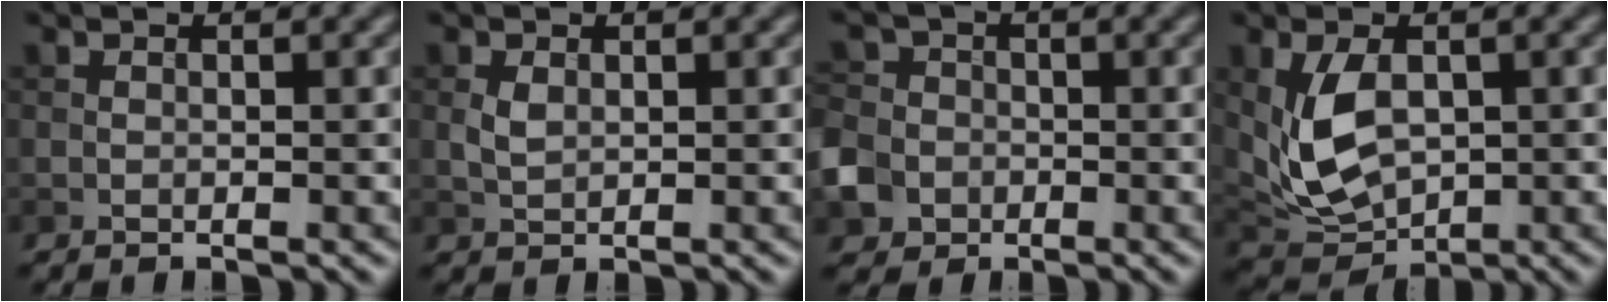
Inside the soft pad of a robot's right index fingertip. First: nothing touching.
{"total": 1.4, "force": [0.3, 1.0, 1.0], "torque": [-0.027, -0.002, 0.009]}
{"total": 5.8, "force": [-2.4, 5.0, 1.9], "torque": [-0.038, -0.013, -0.061]}
{"total": 5.9, "force": [0.5, 3.8, 4.5], "torque": [-0.099, -0.010, 0.019]}